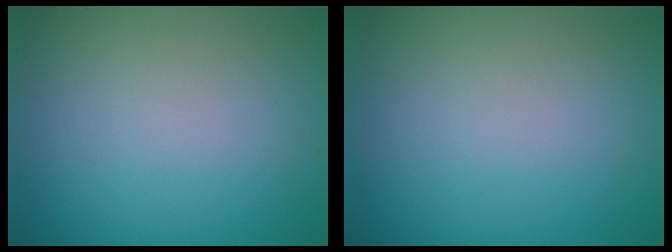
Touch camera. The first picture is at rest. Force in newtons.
{"total": 0.0}